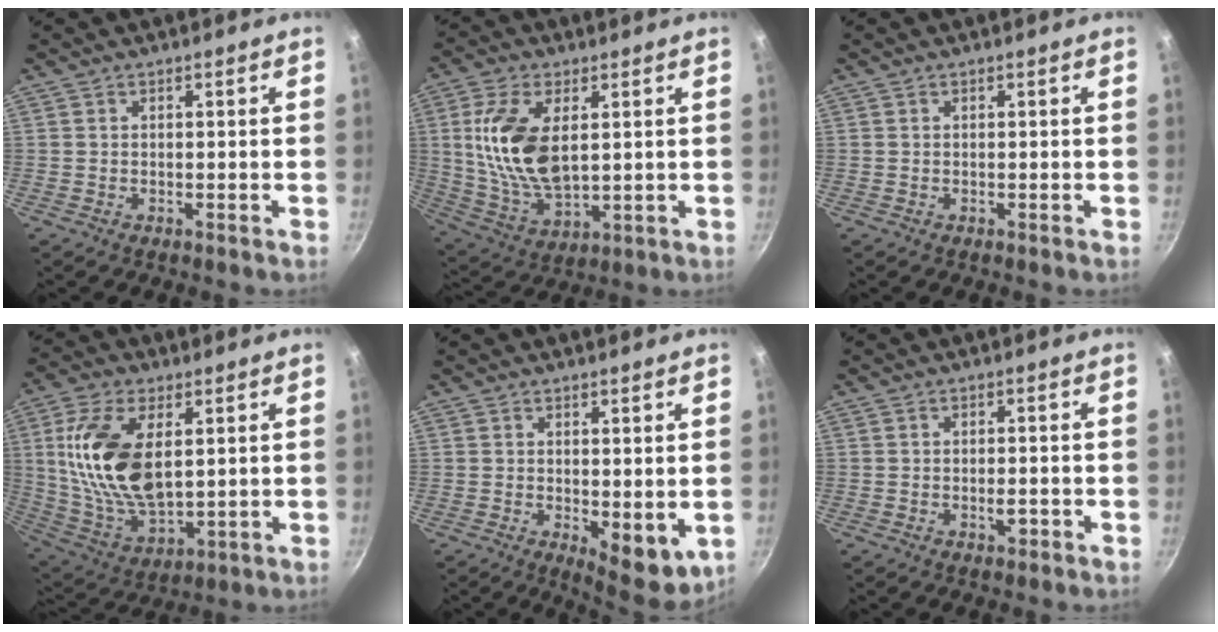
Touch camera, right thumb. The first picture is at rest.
{"total": 15.6, "force": [2.9, 8.1, 13.0], "torque": [-0.259, -0.015, 0.067]}
{"total": 0.0}
{"total": 18.6, "force": [3.7, 9.7, 15.5], "torque": [-0.305, -0.017, 0.078]}
{"total": 7.5, "force": [-1.0, 3.1, 6.8], "torque": [-0.080, -0.021, -0.003]}
{"total": 1.8, "force": [-0.8, 1.0, 1.2], "torque": [-0.014, 0.005, -0.012]}